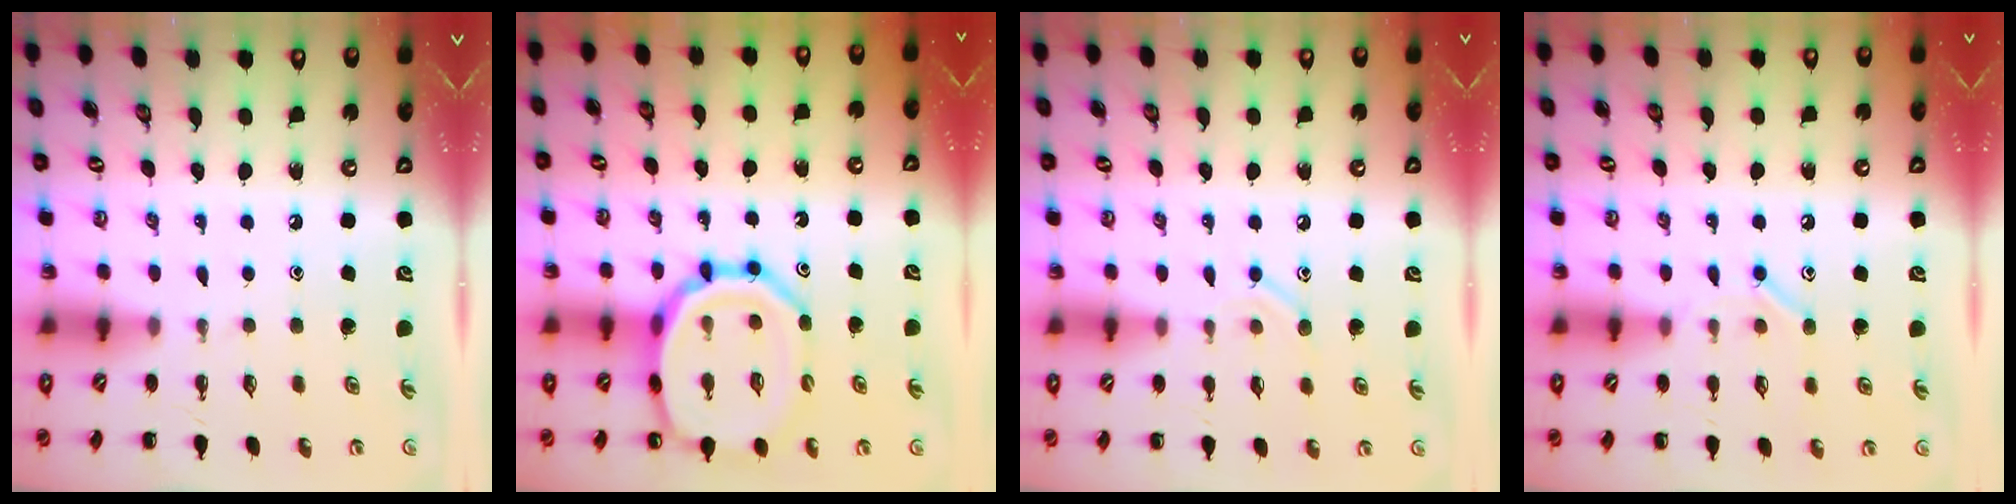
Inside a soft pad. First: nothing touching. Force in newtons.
{"total": 18.4, "press": 18.2, "slide": 2.8}
{"total": 7.2, "press": 7.1, "slide": 1.5}
{"total": 8.0, "press": 7.9, "slide": 0.6}